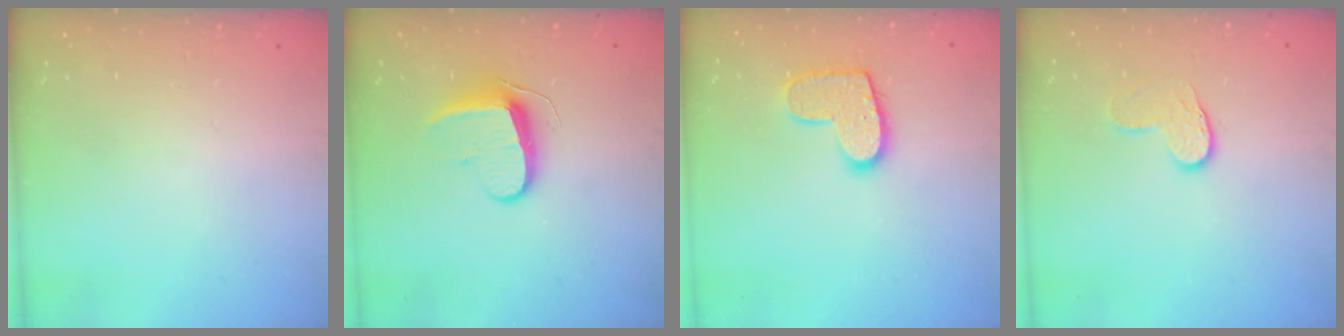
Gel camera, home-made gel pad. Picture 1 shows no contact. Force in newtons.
{"total": 9.1, "press": 9.1, "slide": 0.3}
{"total": 11.2, "press": 11.2, "slide": 0.7}
{"total": 6.4, "press": 6.4, "slide": 0.6}